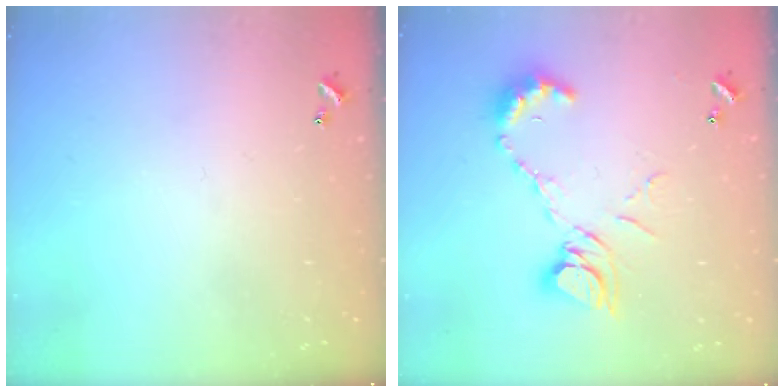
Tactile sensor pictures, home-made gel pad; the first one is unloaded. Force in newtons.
{"total": 11.6, "press": 11.6, "slide": 1.1}